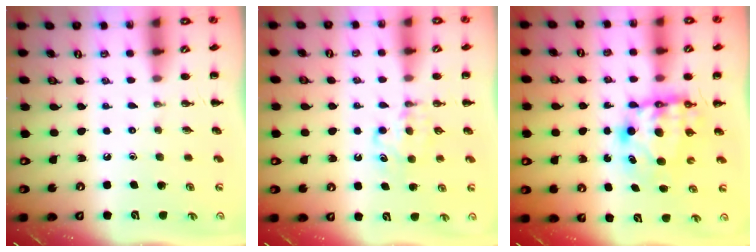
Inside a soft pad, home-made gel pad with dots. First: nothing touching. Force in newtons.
{"total": 6.3, "press": 6.0, "slide": 1.8}
{"total": 7.5, "press": 7.4, "slide": 1.4}